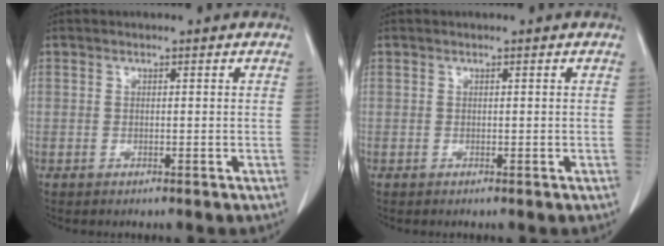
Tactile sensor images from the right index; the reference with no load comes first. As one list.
[{"total": 0.0}]